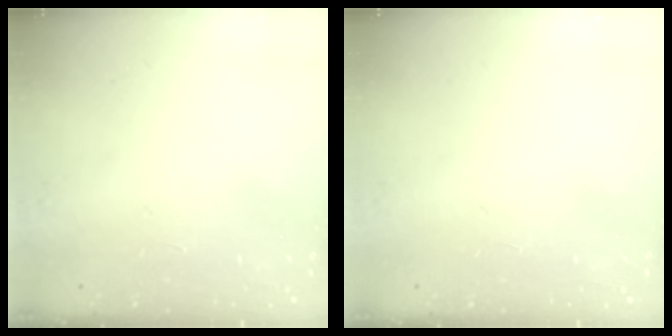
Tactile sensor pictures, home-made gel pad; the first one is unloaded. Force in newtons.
{"total": 0.0}